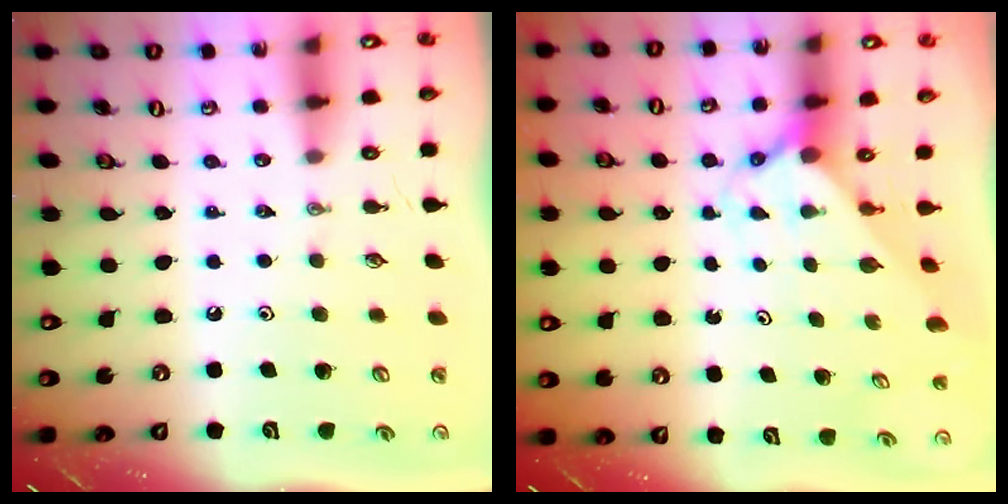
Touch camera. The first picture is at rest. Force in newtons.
{"total": 1.7, "press": 1.7, "slide": 0.2}